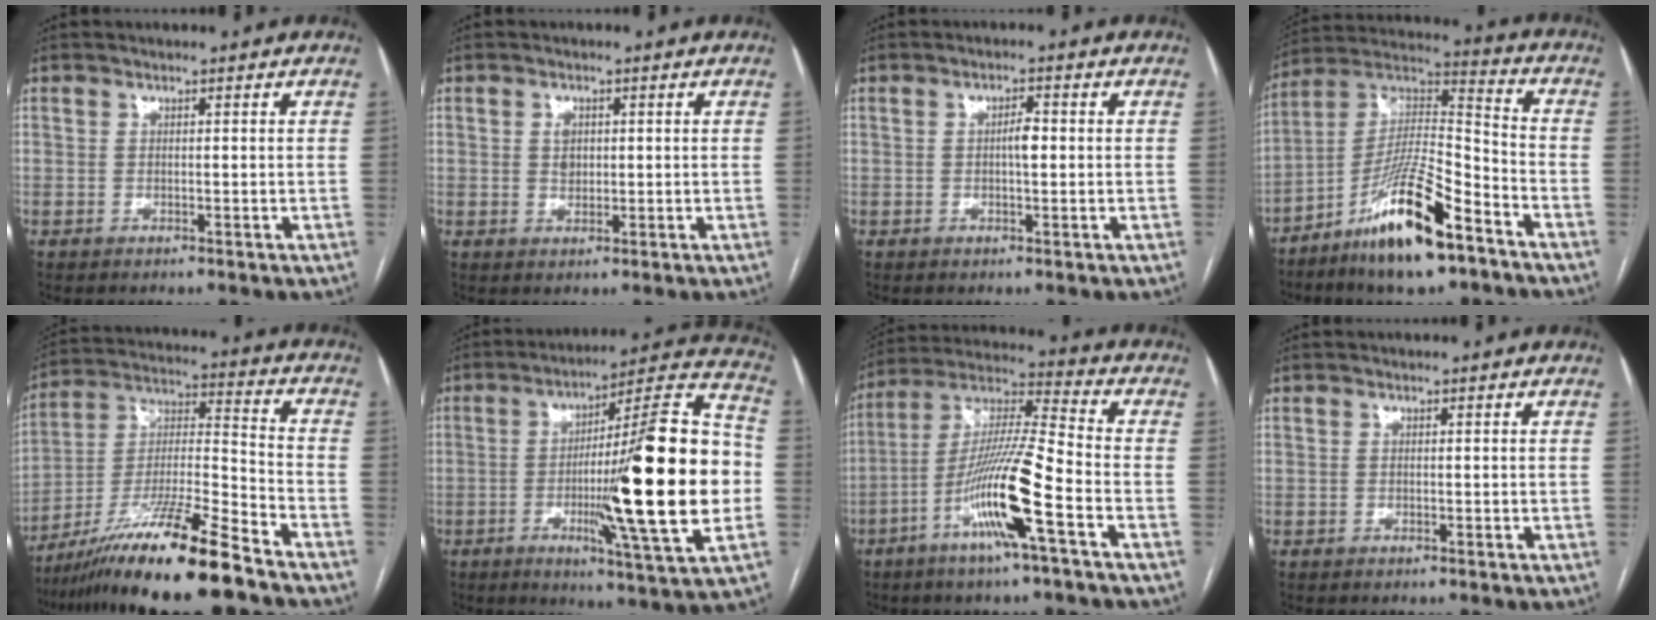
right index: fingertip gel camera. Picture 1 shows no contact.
{"total": 2.2, "force": [0.5, 1.6, 1.4], "torque": [-0.023, 0.000, 0.011]}
{"total": 2.3, "force": [0.0, 0.6, 2.2], "torque": [-0.037, 0.004, 0.000]}
{"total": 17.3, "force": [-10.6, 3.0, 13.4], "torque": [-0.262, -0.004, -0.189]}
{"total": 18.1, "force": [-13.5, -0.2, 12.1], "torque": [-0.244, -0.024, -0.244]}
{"total": 25.1, "force": [-3.3, 0.5, 24.9], "torque": [-0.339, 0.001, -0.059]}
{"total": 14.6, "force": [-6.1, -0.1, 13.2], "torque": [-0.262, -0.001, -0.118]}
{"total": 0.0}